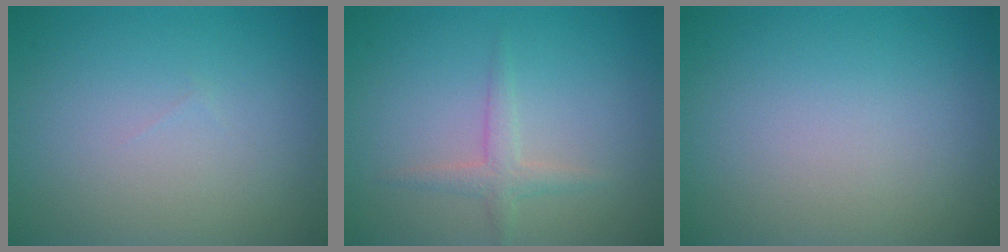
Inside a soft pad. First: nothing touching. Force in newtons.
{"total": 1.7, "press": 1.7, "slide": 0.0}
{"total": 0.0}